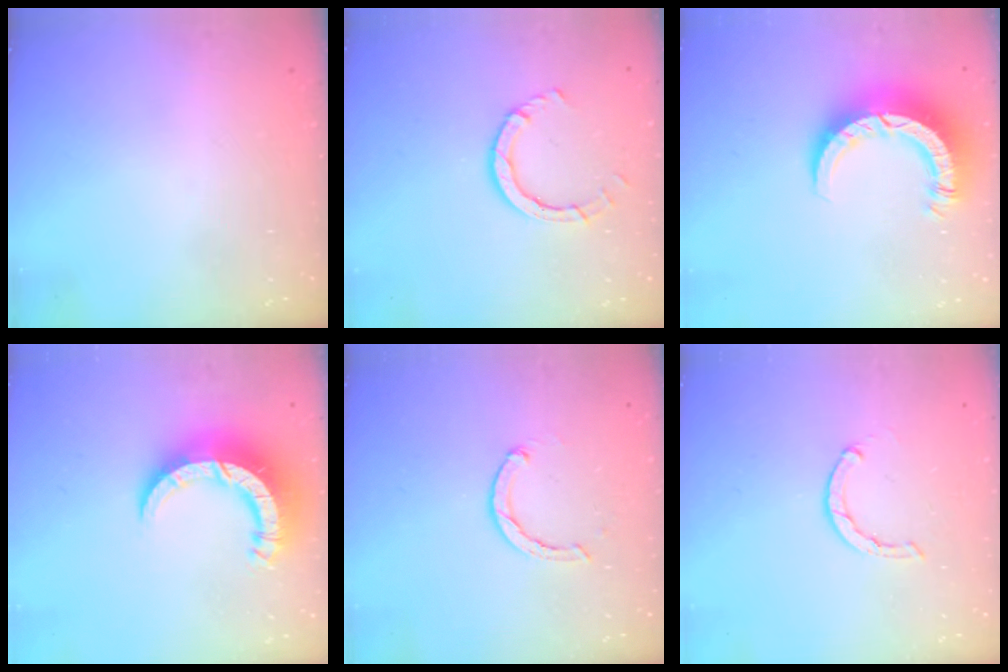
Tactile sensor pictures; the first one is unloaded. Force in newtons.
{"total": 5.9, "press": 5.9, "slide": 0.5}
{"total": 10.0, "press": 10.0, "slide": 1.1}
{"total": 14.4, "press": 14.3, "slide": 1.5}
{"total": 2.4, "press": 2.4, "slide": 0.1}
{"total": 1.6, "press": 1.5, "slide": 0.4}